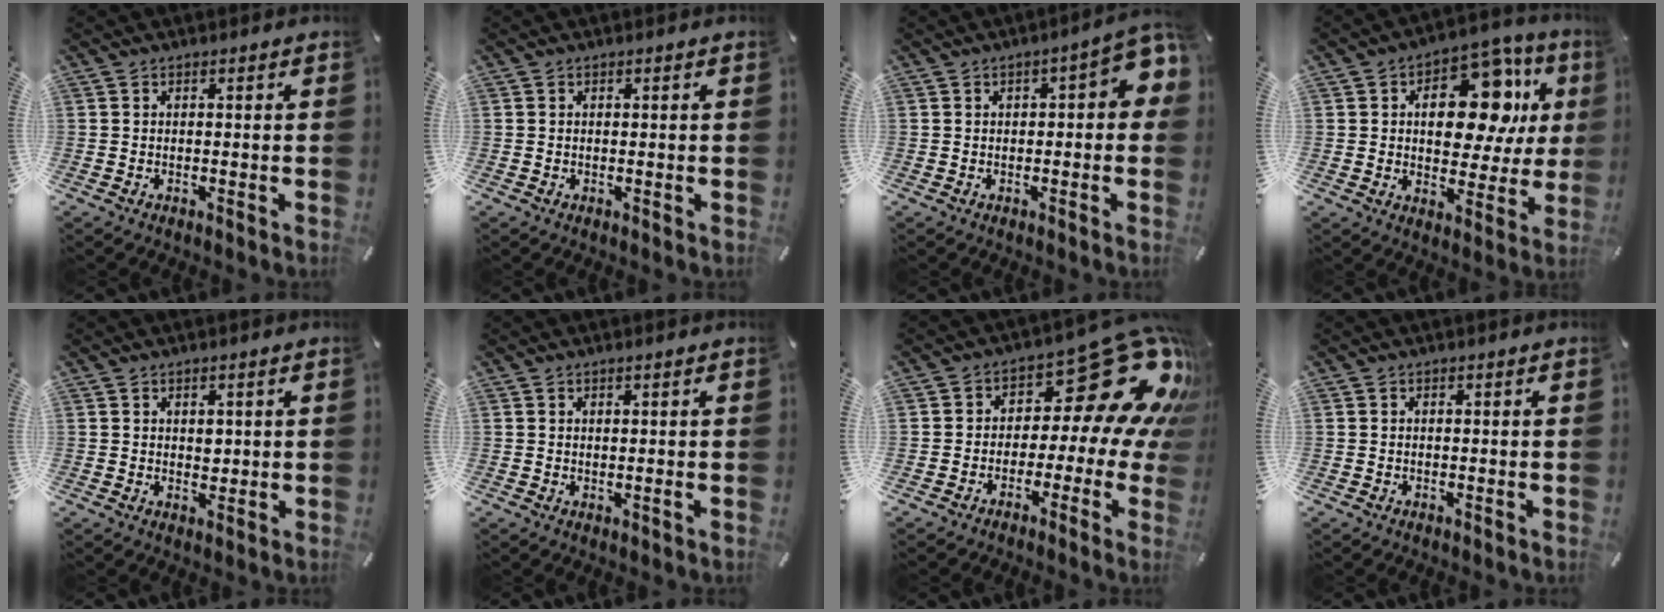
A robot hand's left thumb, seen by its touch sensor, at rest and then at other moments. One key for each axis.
{"total": 0.0}
{"total": 6.9, "fx": 0.7, "fy": 3.1, "fz": 6.1, "tx": -0.077, "ty": 0.001, "tz": 0.008}
{"total": 18.2, "fx": 5.8, "fy": 10.8, "fz": 13.4, "tx": -0.182, "ty": -0.024, "tz": 0.097}
{"total": 1.8, "fx": 0.8, "fy": 1.3, "fz": 1.0, "tx": -0.005, "ty": -0.003, "tz": 0.010}
{"total": 1.3, "fx": 0.5, "fy": -0.1, "fz": 1.2, "tx": -0.023, "ty": -0.004, "tz": 0.009}
{"total": 20.7, "fx": 9.1, "fy": 9.7, "fz": 15.9, "tx": -0.210, "ty": -0.063, "tz": 0.153}
{"total": 0.0}